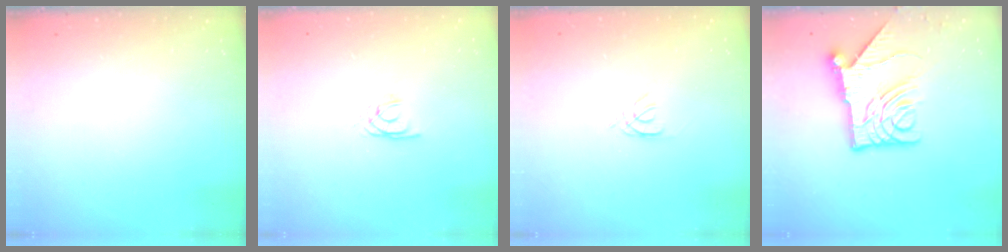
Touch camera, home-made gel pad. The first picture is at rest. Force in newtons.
{"total": 2.0, "press": 1.9, "slide": 0.4}
{"total": 1.2, "press": 1.2, "slide": 0.3}
{"total": 14.8, "press": 14.7, "slide": 1.3}